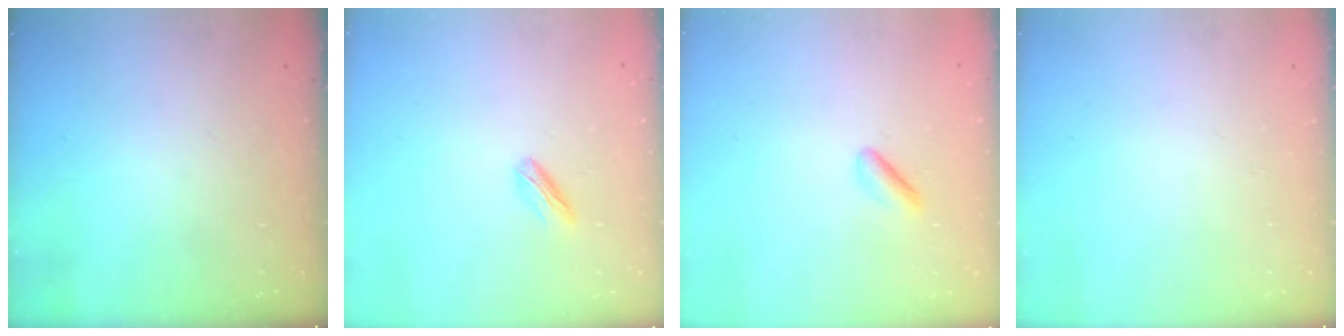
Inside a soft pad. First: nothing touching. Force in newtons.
{"total": 3.0, "press": 2.9, "slide": 0.8}
{"total": 1.8, "press": 1.5, "slide": 0.9}
{"total": 0.0}